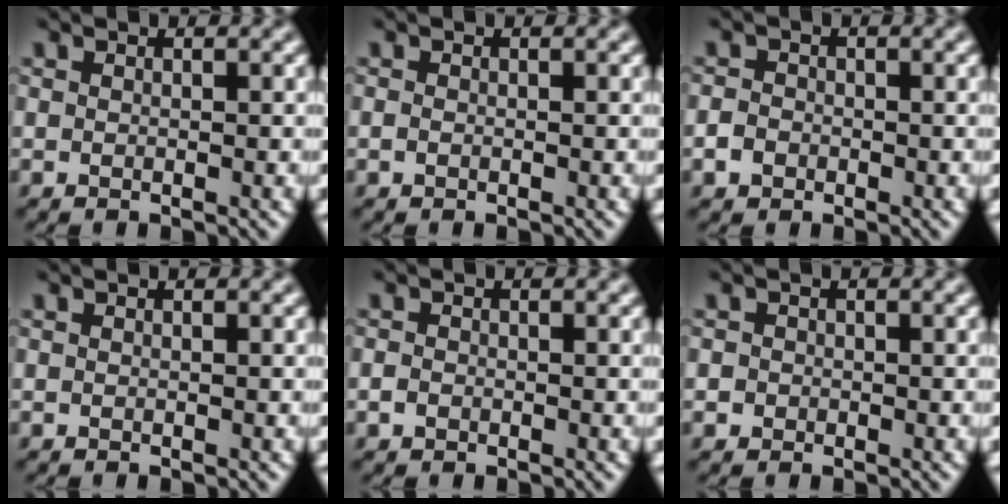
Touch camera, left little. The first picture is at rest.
{"total": 0.0}
{"total": 2.8, "force": [-1.2, 2.4, 0.8], "torque": [0.001, 0.011, -0.039]}
{"total": 0.0}
{"total": 0.9, "force": [-0.2, 0.8, 0.3], "torque": [0.006, 0.005, -0.010]}
{"total": 1.4, "force": [0.2, 1.3, 0.4], "torque": [0.008, 0.011, 0.000]}